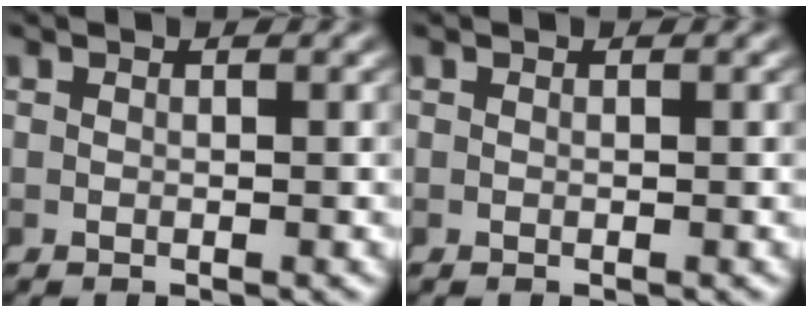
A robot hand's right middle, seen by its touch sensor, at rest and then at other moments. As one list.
[{"total": 0.0}]